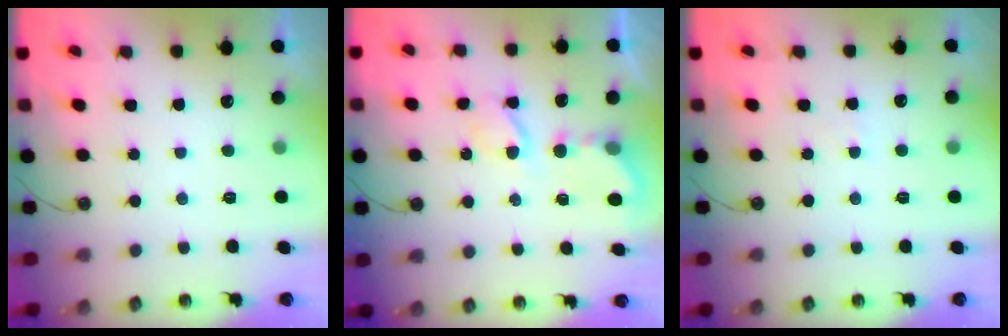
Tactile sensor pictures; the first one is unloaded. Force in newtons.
{"total": 6.2, "press": 6.2, "slide": 0.5}
{"total": 2.7, "press": 2.6, "slide": 0.4}